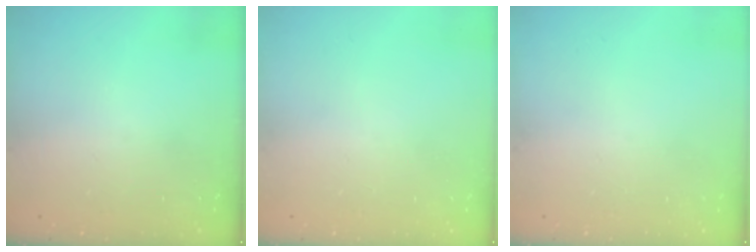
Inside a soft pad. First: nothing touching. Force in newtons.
{"total": 0.0}
{"total": 0.0}